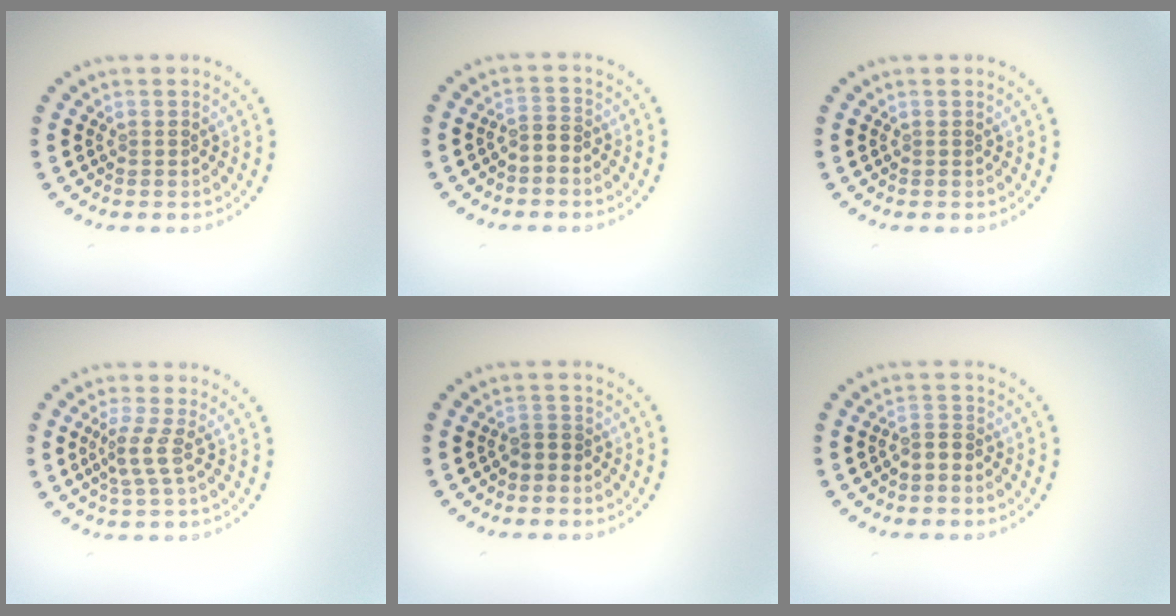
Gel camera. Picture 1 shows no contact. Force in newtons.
{"total": 1.6, "press": 1.3, "slide": 1.0}
{"total": 0.0}
{"total": 2.1, "press": 1.4, "slide": 1.6}
{"total": 1.3, "press": 1.0, "slide": 0.8}
{"total": 1.6, "press": 1.3, "slide": 1.0}